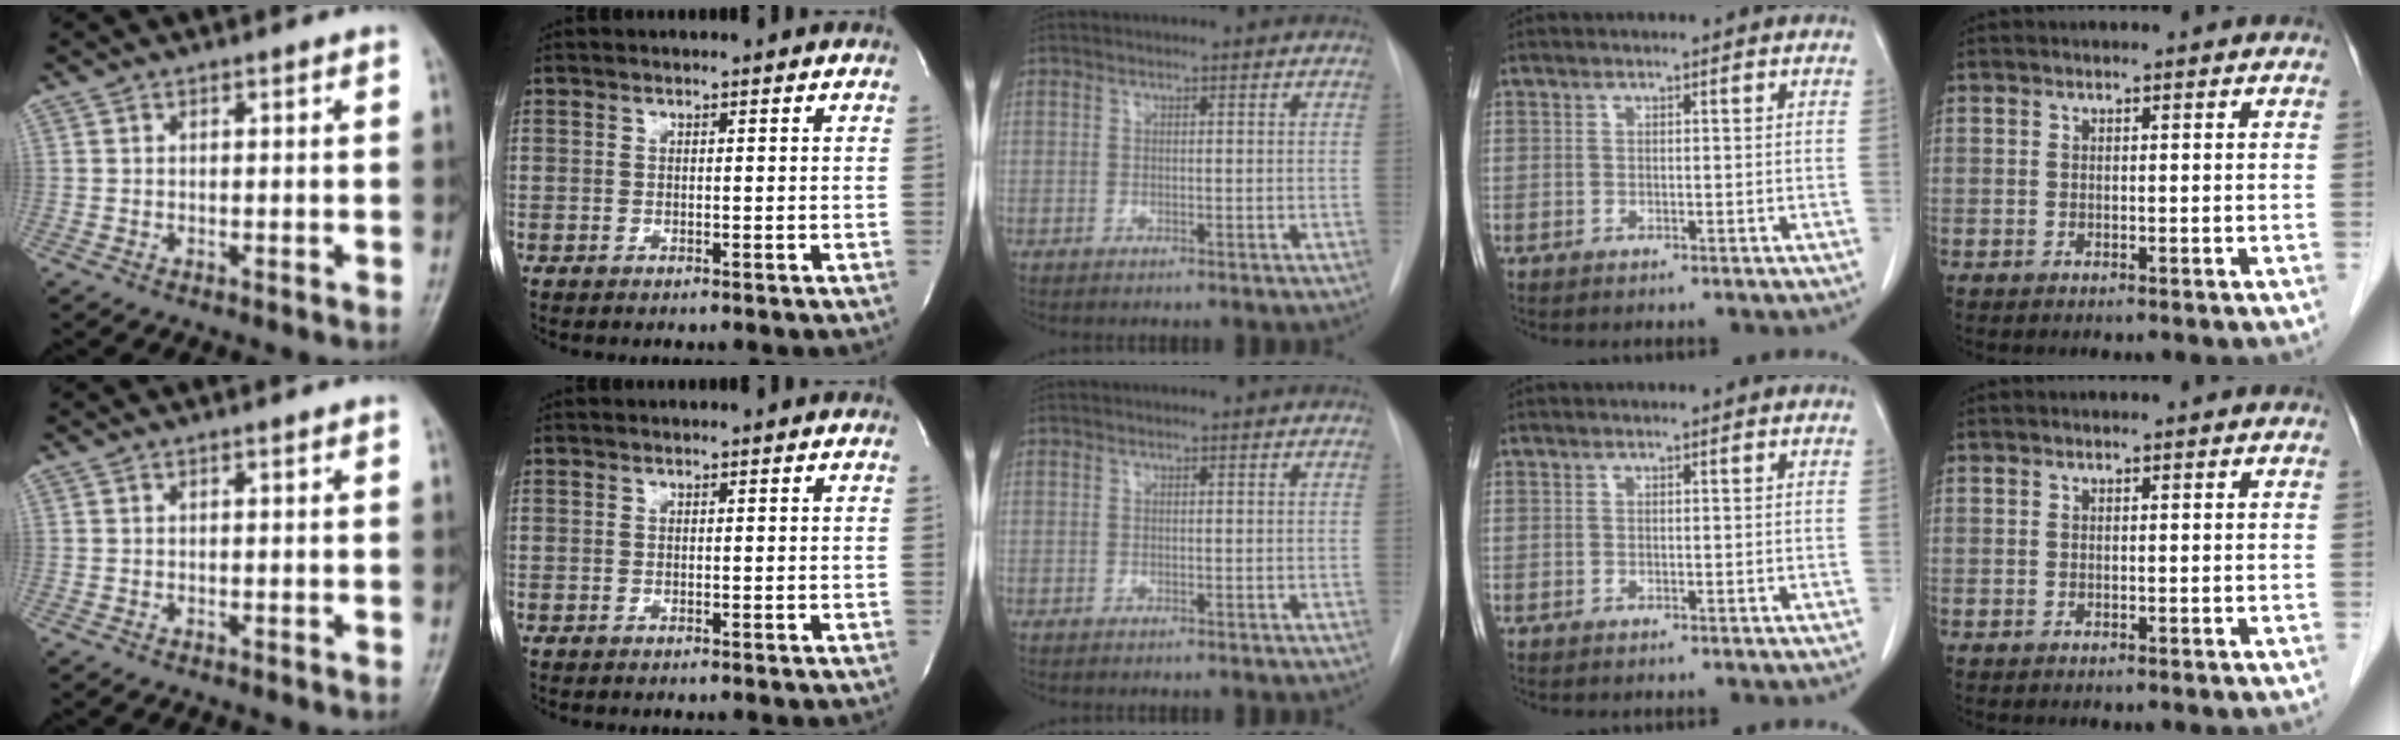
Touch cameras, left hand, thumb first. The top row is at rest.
{}